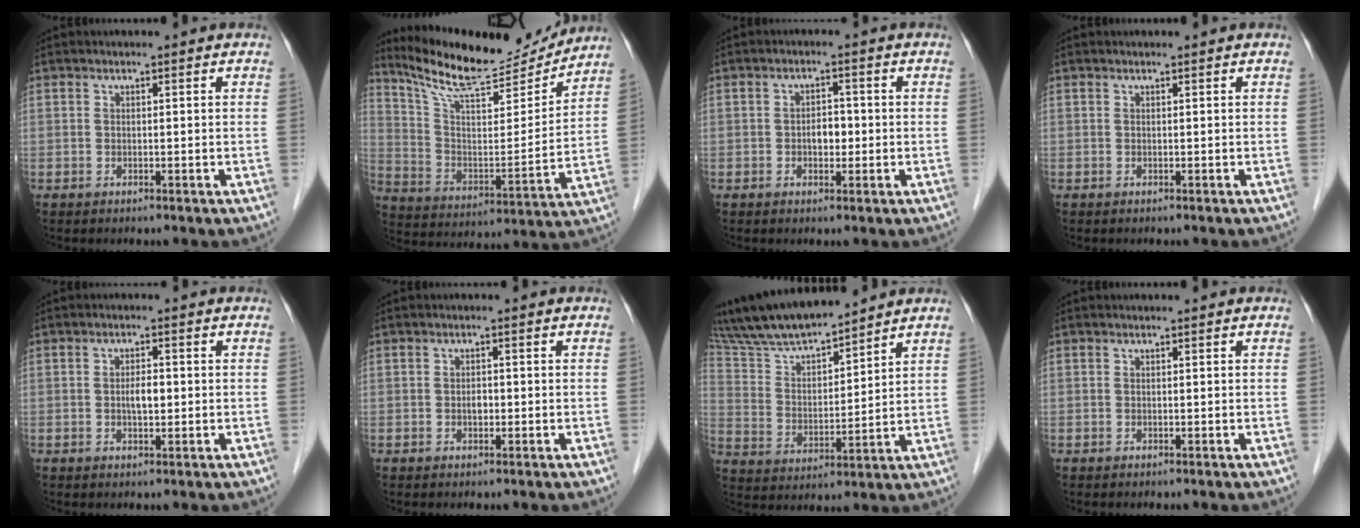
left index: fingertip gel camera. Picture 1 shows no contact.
{"total": 16.6, "force": [15.6, 2.1, 5.3], "torque": [-0.104, -0.018, 0.258]}
{"total": 2.6, "force": [-0.5, 1.6, 2.0], "torque": [-0.029, 0.007, -0.006]}
{"total": 0.0}
{"total": 2.5, "force": [-0.1, 0.9, 2.3], "torque": [-0.042, 0.002, -0.001]}
{"total": 1.1, "force": [-0.3, 0.7, 0.8], "torque": [-0.015, 0.002, -0.004]}
{"total": 14.2, "force": [12.9, 1.6, 5.8], "torque": [-0.117, 0.012, 0.247]}
{"total": 0.0}